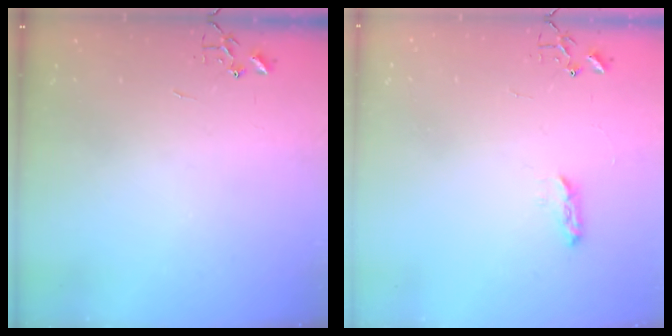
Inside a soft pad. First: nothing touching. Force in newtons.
{"total": 5.3, "press": 5.2, "slide": 0.6}